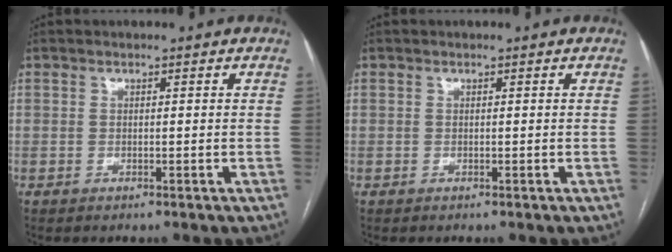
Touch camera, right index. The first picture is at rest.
{"total": 0.0}